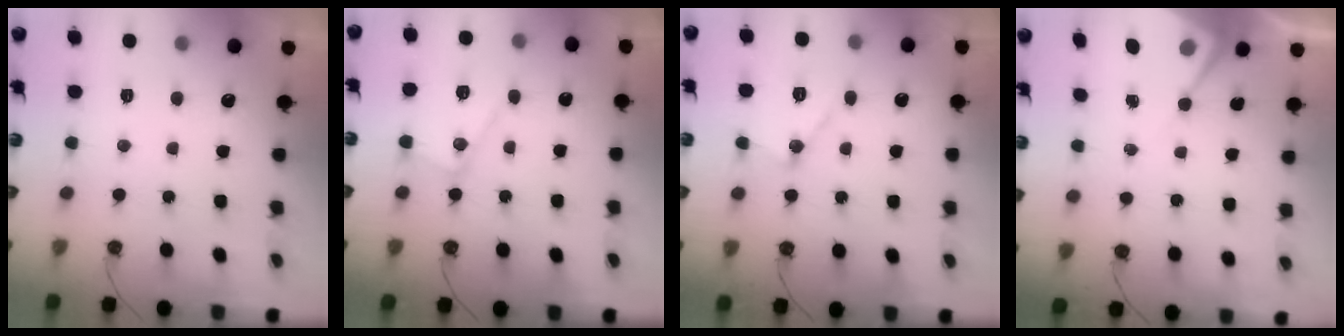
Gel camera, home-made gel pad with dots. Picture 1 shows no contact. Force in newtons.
{"total": 13.4, "press": 13.4, "slide": 1.0}
{"total": 11.5, "press": 11.5, "slide": 0.6}
{"total": 6.6, "press": 6.6, "slide": 0.4}